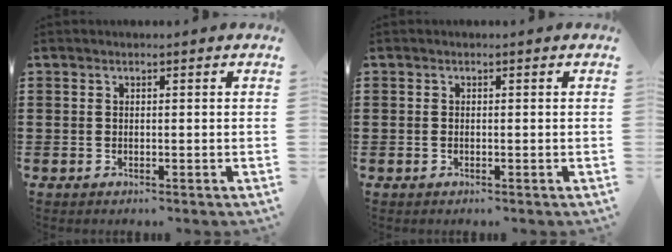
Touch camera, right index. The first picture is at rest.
{"total": 0.0}